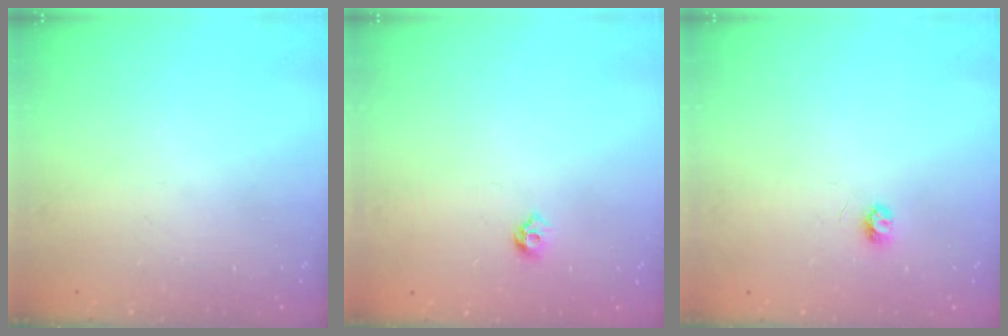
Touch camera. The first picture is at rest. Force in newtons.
{"total": 5.0, "press": 4.9, "slide": 0.8}
{"total": 3.2, "press": 3.2, "slide": 0.3}